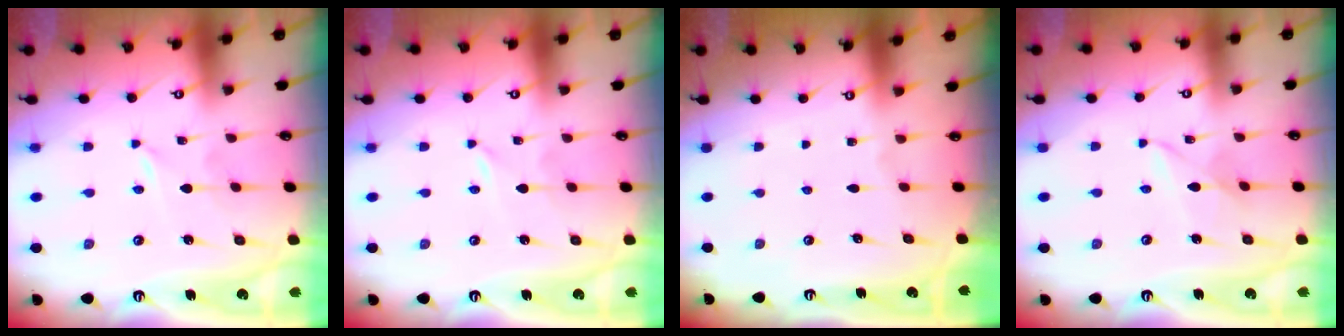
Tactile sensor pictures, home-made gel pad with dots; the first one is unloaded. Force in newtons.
{"total": 0.0}
{"total": 0.0}
{"total": 3.7, "press": 3.7, "slide": 0.4}